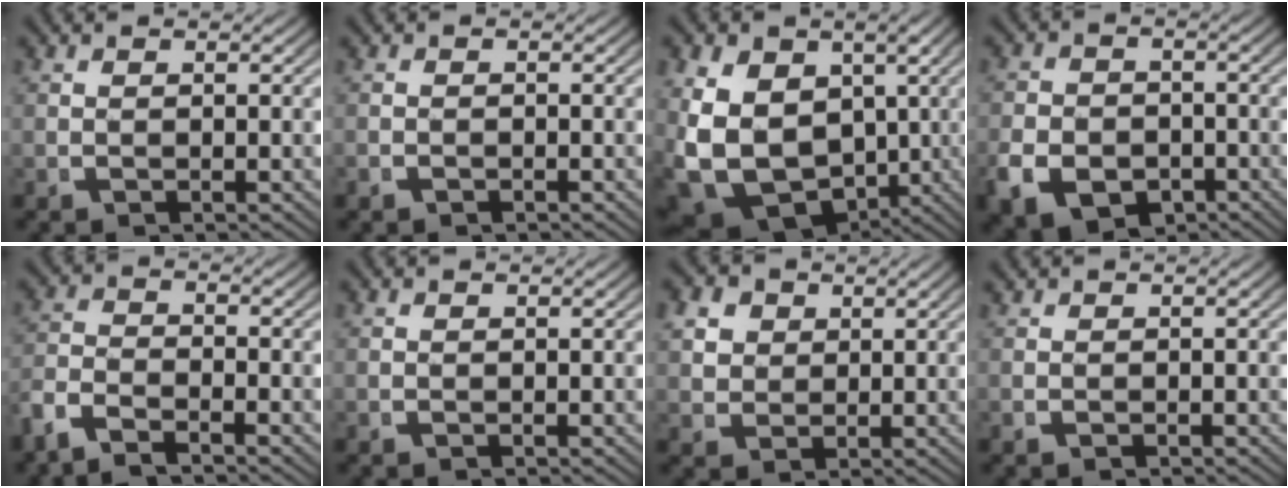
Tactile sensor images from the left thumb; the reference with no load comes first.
{"total": 0.7, "force": [-0.6, 0.3, 0.0], "torque": [-0.003, -0.005, -0.010]}
{"total": 14.9, "force": [-2.0, 11.7, 9.1], "torque": [-0.232, -0.073, -0.006]}
{"total": 6.3, "force": [-2.9, 4.6, 3.1], "torque": [-0.053, -0.025, -0.042]}
{"total": 3.3, "force": [-2.4, 1.6, 1.6], "torque": [-0.041, -0.003, -0.046]}
{"total": 0.0}
{"total": 4.8, "force": [1.7, 3.9, 2.1], "torque": [-0.056, -0.012, 0.040]}
{"total": 0.5, "force": [0.1, 0.5, 0.2], "torque": [-0.007, -0.003, 0.004]}